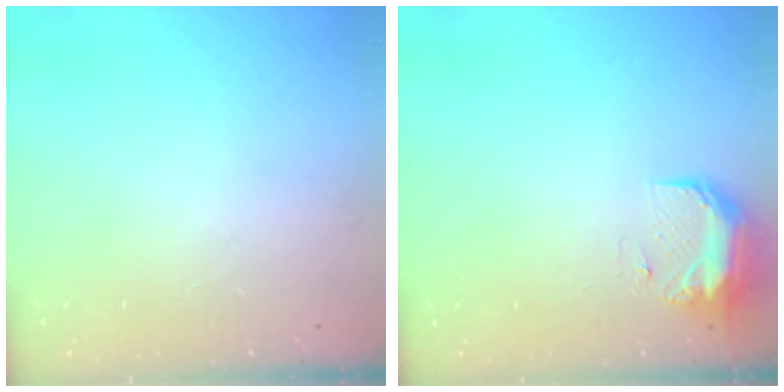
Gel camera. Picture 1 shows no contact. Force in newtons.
{"total": 8.8, "press": 8.7, "slide": 1.2}